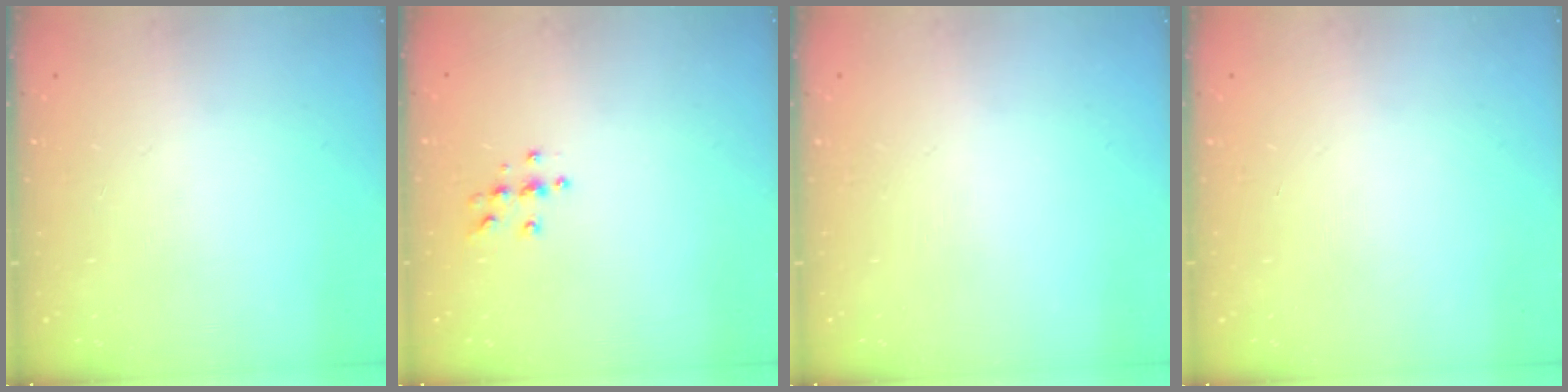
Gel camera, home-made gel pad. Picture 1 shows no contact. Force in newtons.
{"total": 4.0, "press": 3.9, "slide": 0.4}
{"total": 0.0}
{"total": 0.0}